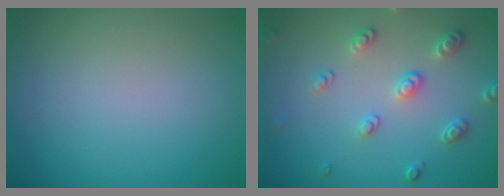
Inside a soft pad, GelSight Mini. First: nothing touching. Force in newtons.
{"total": 2.8, "press": 2.8, "slide": 0.2}